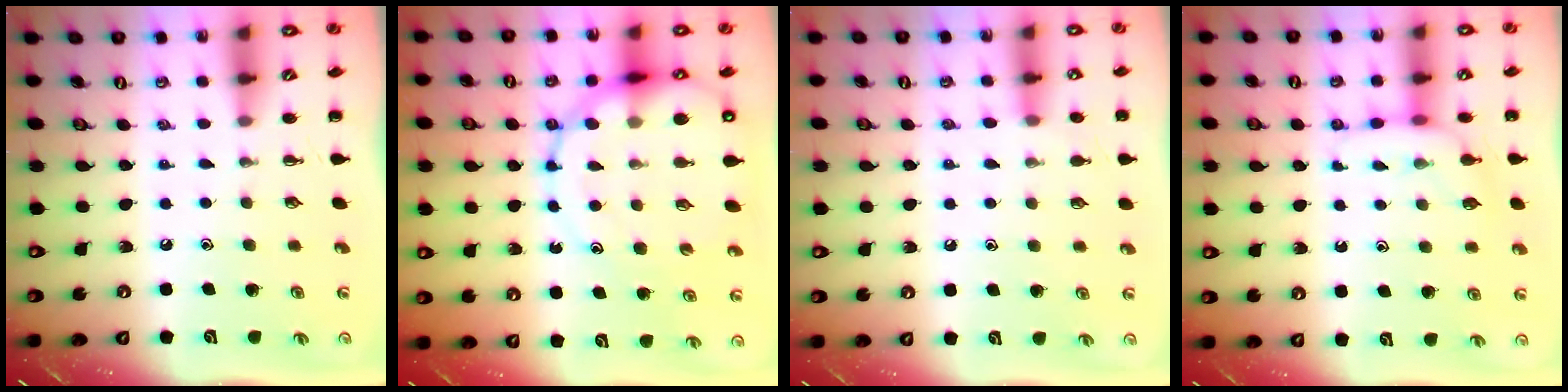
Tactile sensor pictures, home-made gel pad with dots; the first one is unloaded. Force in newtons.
{"total": 17.5, "press": 17.1, "slide": 3.7}
{"total": 7.5, "press": 7.0, "slide": 2.8}
{"total": 7.7, "press": 7.7, "slide": 0.8}